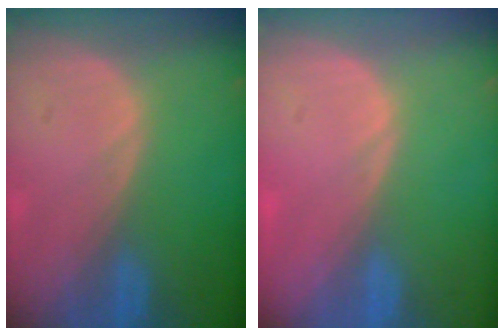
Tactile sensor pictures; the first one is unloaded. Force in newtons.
{"total": 0.5, "press": 0.0, "slide": 0.5}